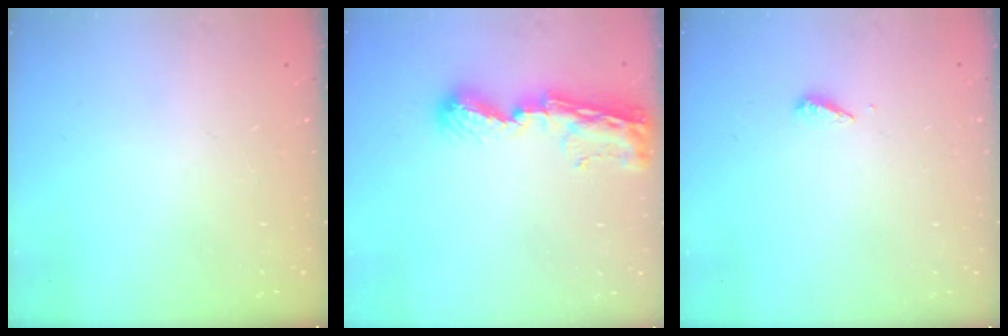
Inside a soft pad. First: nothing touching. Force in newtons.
{"total": 9.8, "press": 9.7, "slide": 1.0}
{"total": 2.8, "press": 2.8, "slide": 0.2}